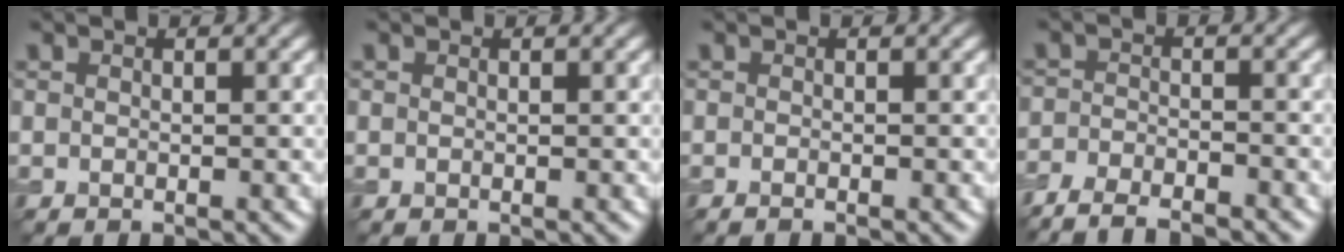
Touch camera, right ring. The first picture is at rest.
{"total": 0.0}
{"total": 0.6, "force": [-0.4, 0.1, 0.4], "torque": [-0.006, -0.002, -0.007]}
{"total": 6.8, "force": [-6.2, 1.9, 2.3], "torque": [-0.032, -0.012, -0.098]}